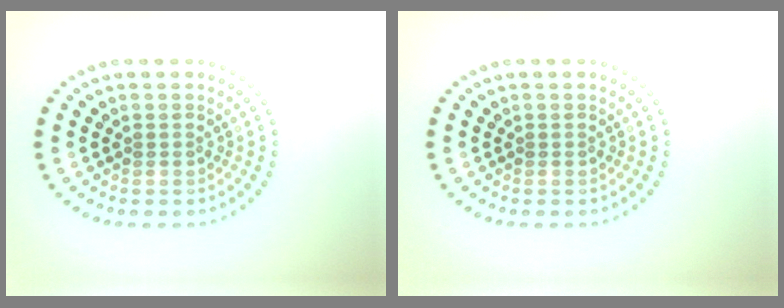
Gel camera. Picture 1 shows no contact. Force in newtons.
{"total": 0.0}